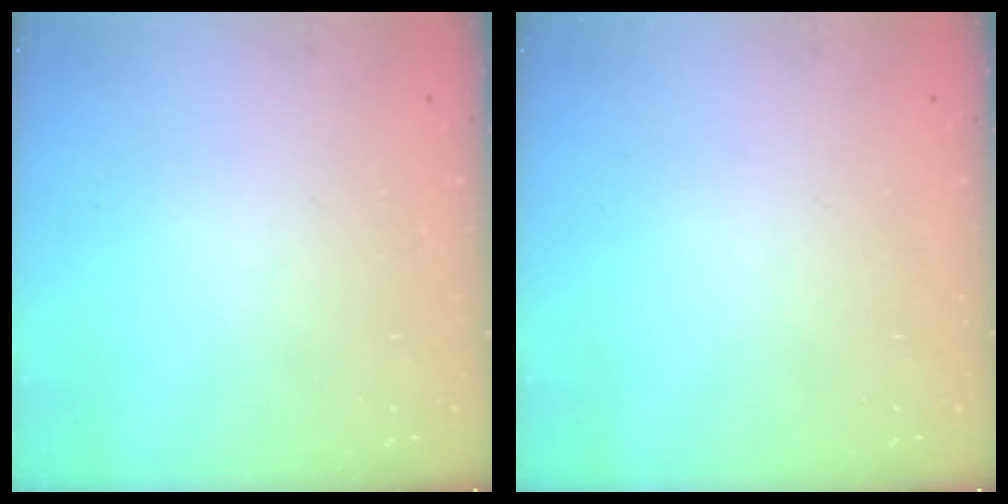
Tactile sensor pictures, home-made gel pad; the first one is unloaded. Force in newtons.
{"total": 0.0}